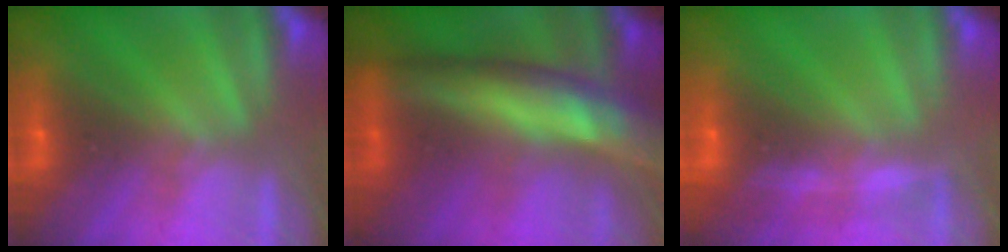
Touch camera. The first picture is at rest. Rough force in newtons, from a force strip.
{"total": 8.2}
{"total": 1.5}